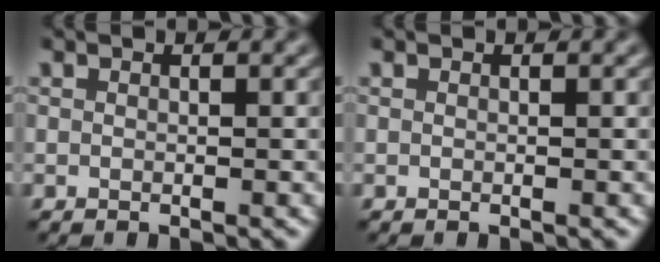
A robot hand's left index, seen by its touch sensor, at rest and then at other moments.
{"total": 0.0}